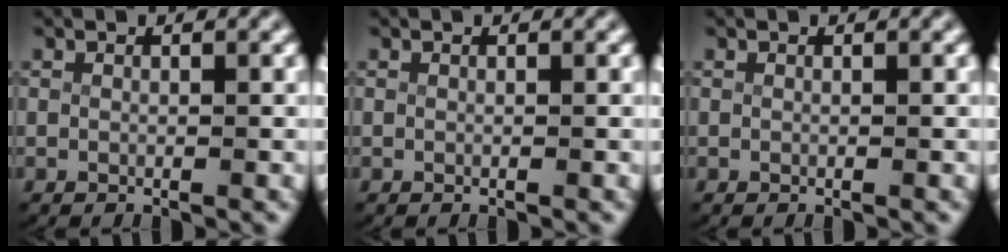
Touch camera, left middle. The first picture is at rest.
{"total": 0.0}
{"total": 0.0}